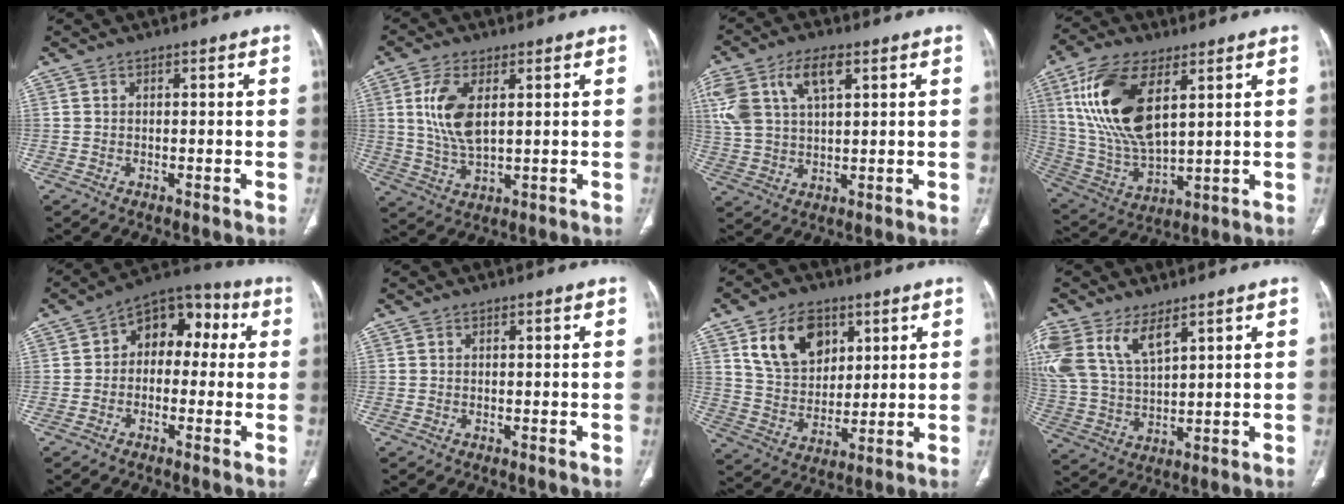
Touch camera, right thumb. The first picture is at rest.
{"total": 9.4, "force": [2.4, 4.5, 7.9], "torque": [-0.165, -0.010, 0.053]}
{"total": 13.2, "force": [5.5, 6.9, 9.9], "torque": [-0.206, 0.010, 0.109]}
{"total": 19.0, "force": [6.9, 9.1, 15.3], "torque": [-0.300, -0.020, 0.141]}
{"total": 10.6, "force": [1.1, 7.4, 7.6], "torque": [-0.060, 0.040, 0.000]}
{"total": 0.0}
{"total": 13.3, "force": [6.2, 9.1, 7.5], "torque": [-0.094, -0.025, 0.122]}
{"total": 13.1, "force": [7.3, 6.3, 8.8], "torque": [-0.188, -0.013, 0.158]}